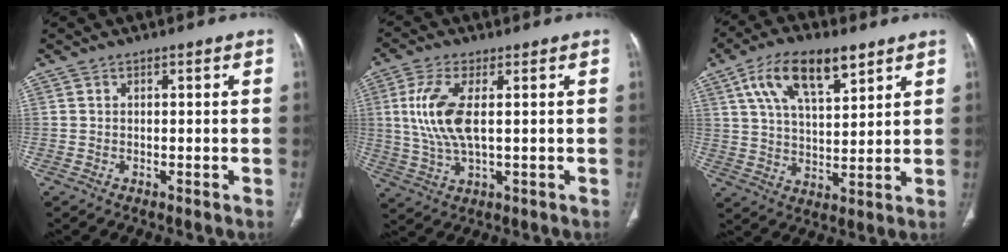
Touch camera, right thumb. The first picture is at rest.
{"total": 10.1, "force": [1.5, 4.0, 9.1], "torque": [-0.215, -0.005, 0.035]}
{"total": 14.1, "force": [7.5, 6.2, 10.2], "torque": [-0.161, -0.016, 0.137]}